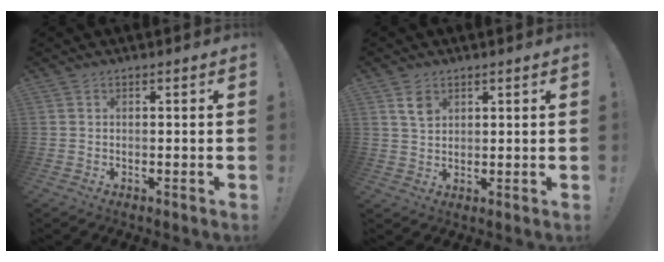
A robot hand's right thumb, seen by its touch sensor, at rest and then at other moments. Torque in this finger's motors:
{"motor_torque": [0.58, 0.79, 0.29, -0.21, 0.00]}